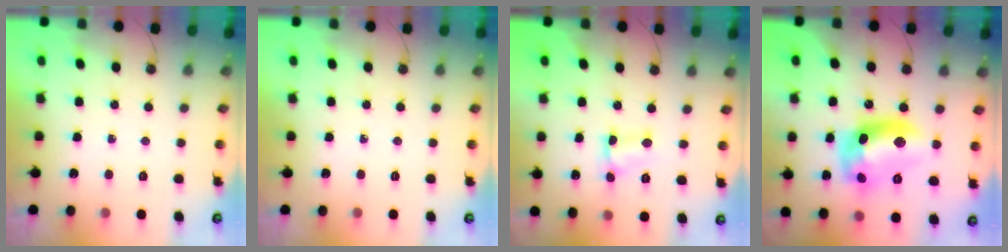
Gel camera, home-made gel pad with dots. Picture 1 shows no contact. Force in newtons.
{"total": 0.0}
{"total": 3.2, "press": 3.2, "slide": 0.4}
{"total": 17.5, "press": 17.5, "slide": 1.1}